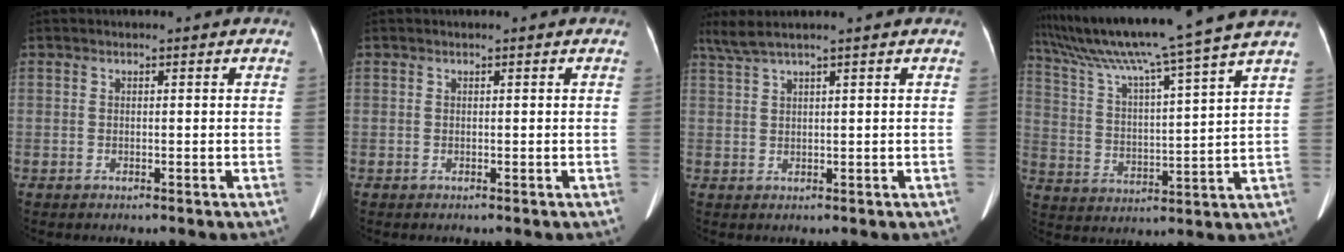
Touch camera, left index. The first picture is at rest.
{"total": 0.0}
{"total": 3.4, "force": [2.6, -0.8, 2.0], "torque": [-0.055, 0.018, 0.062]}
{"total": 19.4, "force": [16.2, -2.7, 10.4], "torque": [-0.188, -0.009, 0.251]}